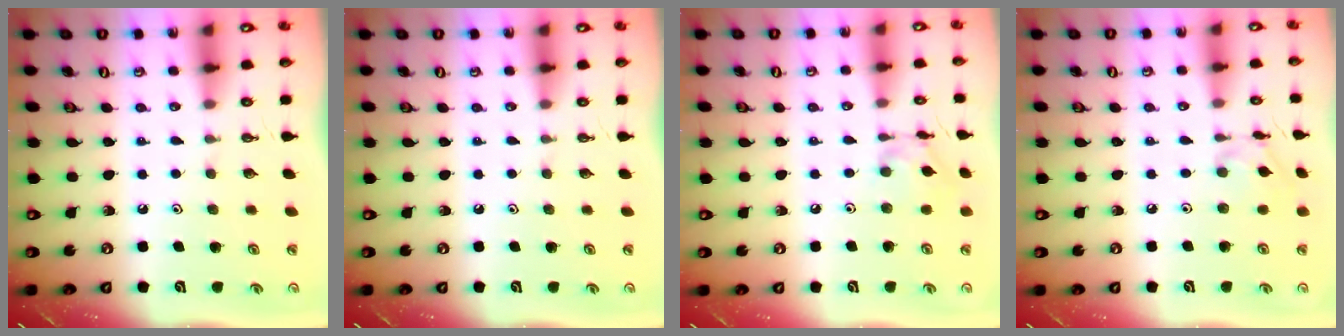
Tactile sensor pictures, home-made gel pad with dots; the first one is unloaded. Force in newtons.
{"total": 0.0}
{"total": 10.4, "press": 10.4, "slide": 0.7}
{"total": 6.5, "press": 6.5, "slide": 0.5}